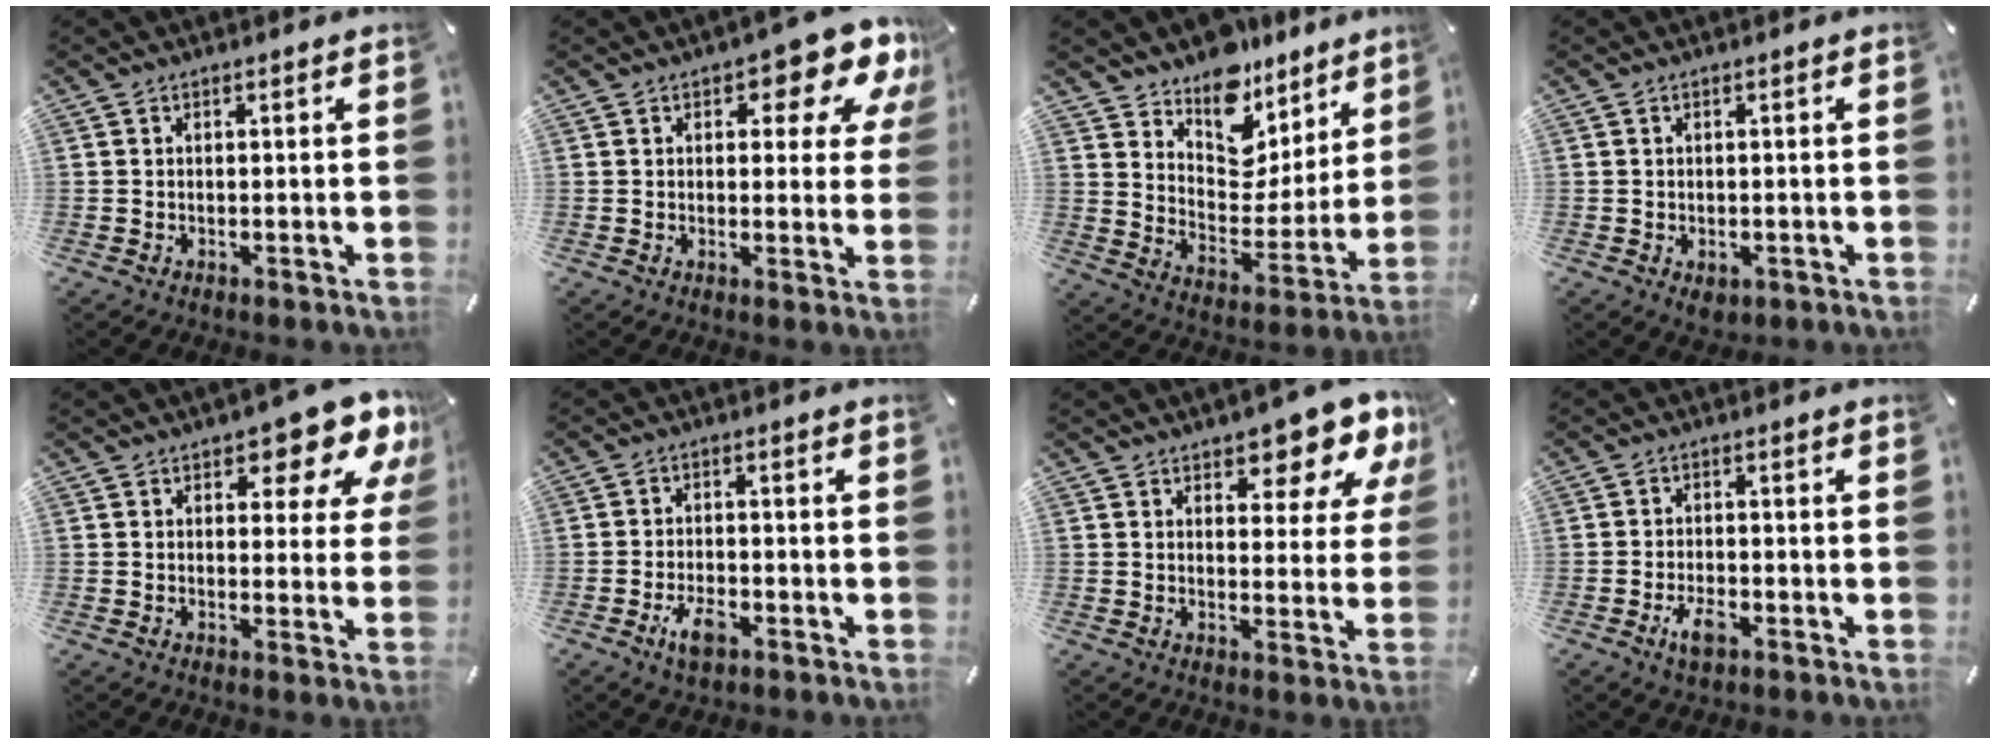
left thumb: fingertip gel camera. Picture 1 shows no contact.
{"total": 9.3, "force": [5.0, 4.3, 6.6], "torque": [-0.072, -0.032, 0.078]}
{"total": 12.6, "force": [10.3, 7.1, 1.6], "torque": [-0.022, -0.113, 0.189]}
{"total": 2.0, "force": [-0.9, 1.5, 0.9], "torque": [-0.013, 0.003, -0.014]}
{"total": 9.1, "force": [5.6, 4.2, 5.7], "torque": [-0.061, -0.040, 0.090]}
{"total": 5.4, "force": [-2.9, 2.7, 3.7], "torque": [-0.075, 0.011, -0.053]}
{"total": 8.8, "force": [6.6, 3.9, 4.3], "torque": [-0.043, -0.059, 0.108]}
{"total": 4.6, "force": [-2.4, 2.2, 3.2], "torque": [-0.069, 0.005, -0.046]}